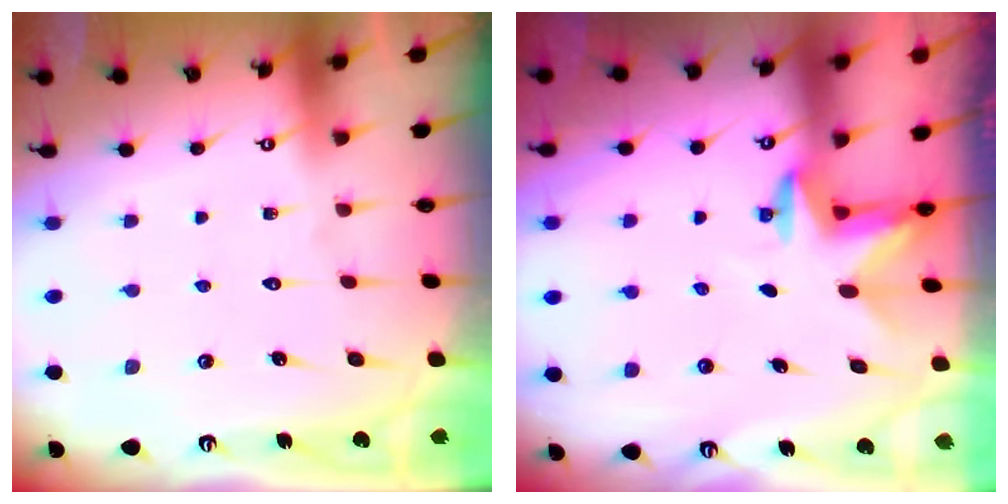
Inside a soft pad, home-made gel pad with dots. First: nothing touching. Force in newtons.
{"total": 3.0, "press": 2.9, "slide": 0.7}